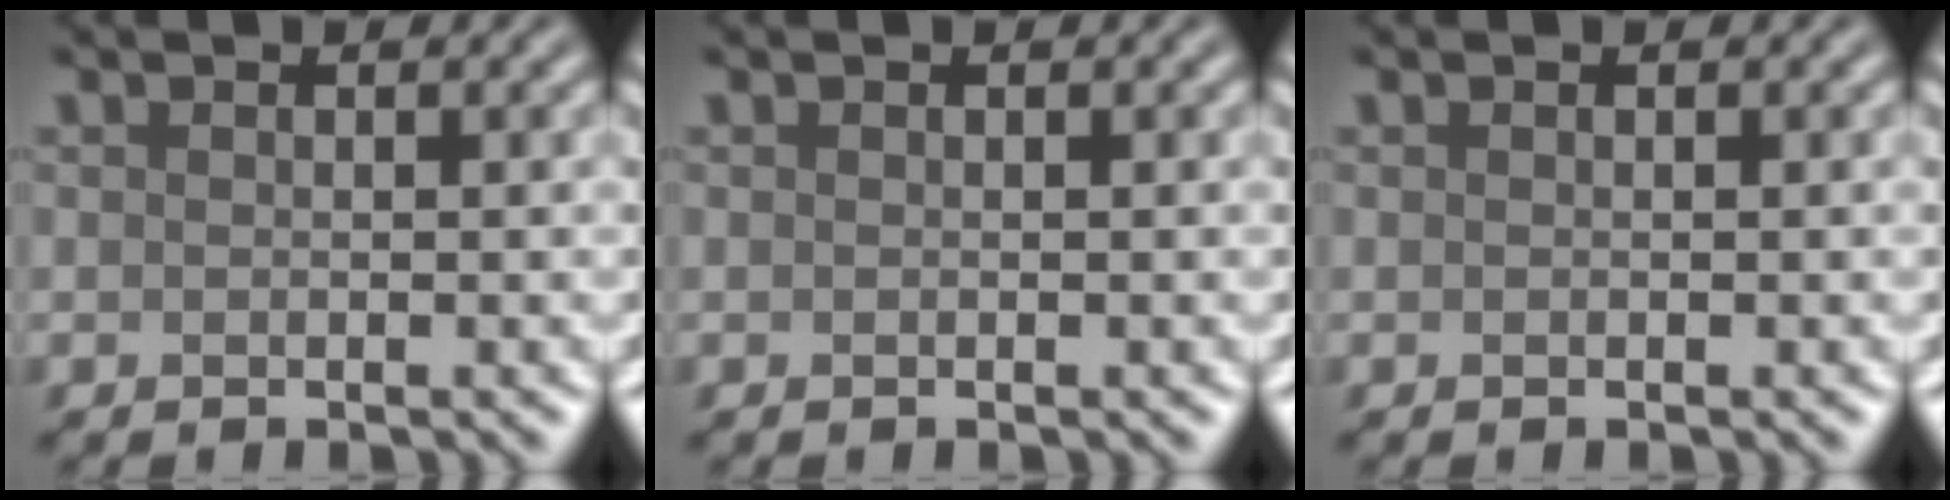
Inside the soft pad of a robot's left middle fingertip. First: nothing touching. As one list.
[{"total": 0.0}, {"total": 0.0}]